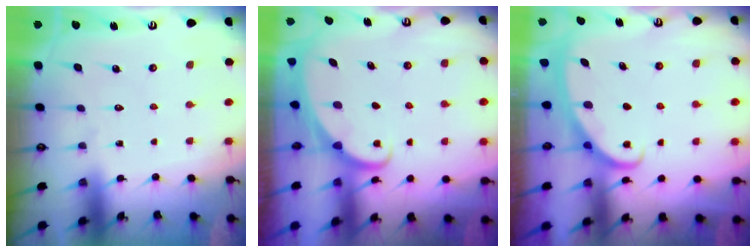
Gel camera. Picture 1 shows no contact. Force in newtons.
{"total": 1.6, "press": 1.6, "slide": 0.0}
{"total": 2.8, "press": 2.8, "slide": 0.4}